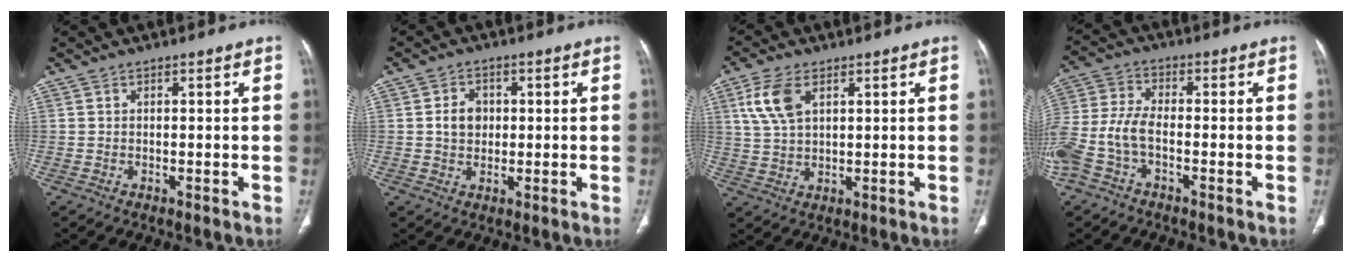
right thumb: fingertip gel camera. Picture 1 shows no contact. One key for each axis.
{"total": 4.5, "fx": 0.5, "fy": 3.7, "fz": 2.6, "tx": -0.031, "ty": 0.004, "tz": 0.006}
{"total": 7.6, "fx": 3.1, "fy": 4.1, "fz": 5.6, "tx": -0.121, "ty": -0.002, "tz": 0.066}
{"total": 10.7, "fx": -3.7, "fy": 5.6, "fz": 8.3, "tx": -0.198, "ty": 0.025, "tz": -0.078}